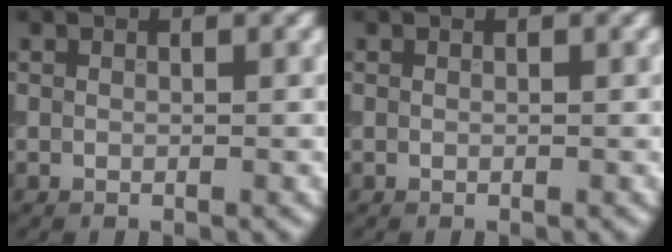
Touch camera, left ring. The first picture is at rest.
{"total": 0.0}